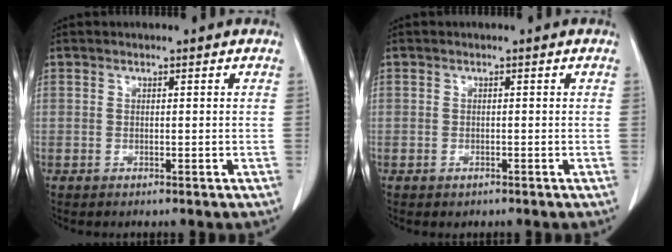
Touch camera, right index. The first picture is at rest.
{"total": 0.6, "force": [-0.4, 0.4, 0.2], "torque": [-0.007, 0.000, -0.005]}